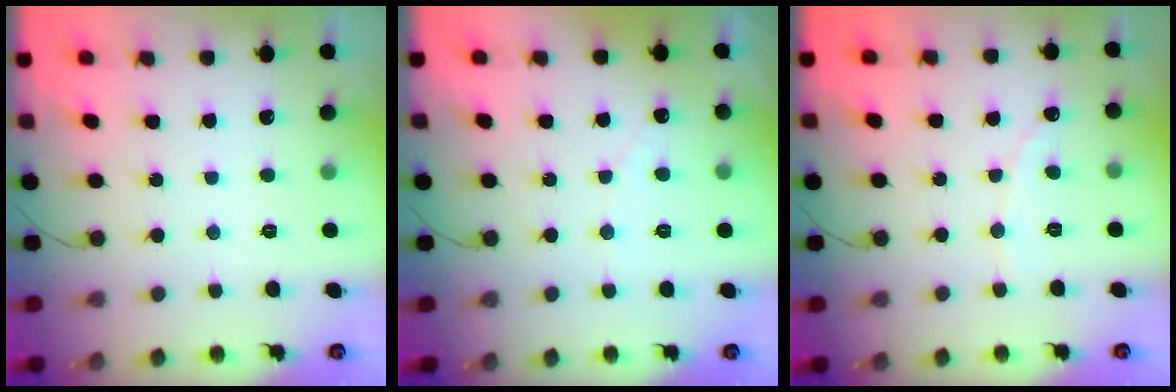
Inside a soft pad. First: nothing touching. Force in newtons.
{"total": 1.7, "press": 1.7, "slide": 0.0}
{"total": 1.9, "press": 1.9, "slide": 0.1}